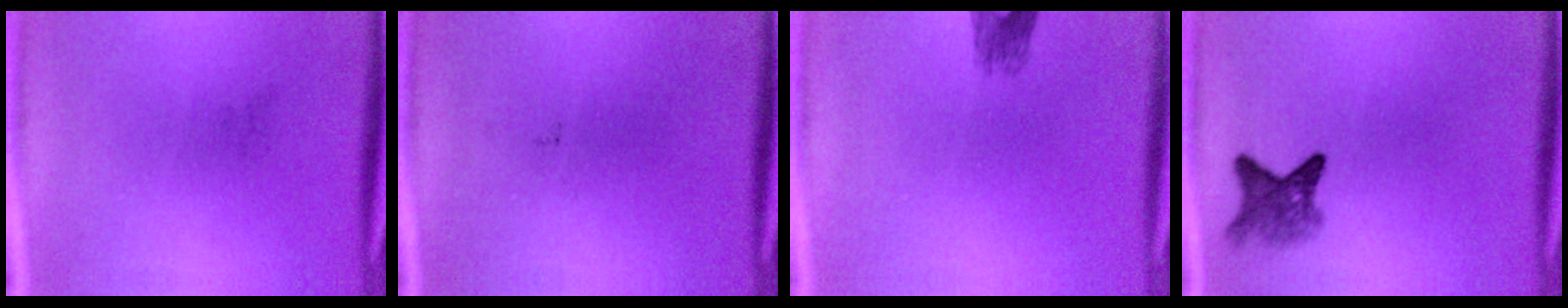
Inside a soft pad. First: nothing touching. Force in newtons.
{"total": 0.0}
{"total": 2.2}
{"total": 3.9}